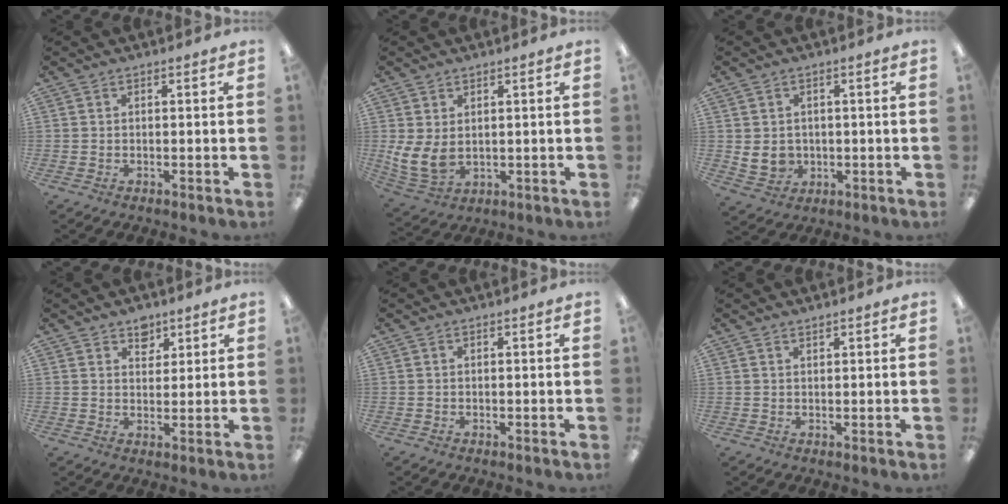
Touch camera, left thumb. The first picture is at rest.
{"total": 7.0, "force": [1.4, 4.7, 5.1], "torque": [-0.114, -0.021, 0.027]}
{"total": 5.2, "force": [0.6, 4.6, 2.3], "torque": [-0.045, -0.003, 0.011]}
{"total": 4.4, "force": [3.3, 2.8, 0.9], "torque": [0.005, -0.017, 0.056]}
{"total": 0.0}
{"total": 1.0, "force": [1.0, 0.2, 0.1], "torque": [-0.003, -0.002, 0.019]}